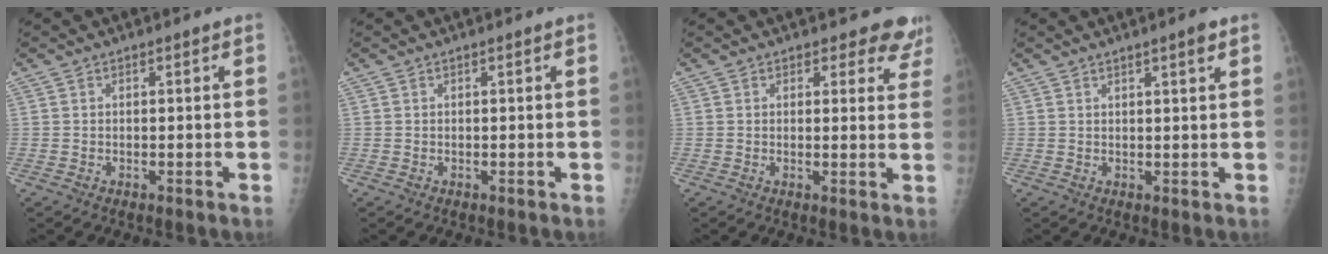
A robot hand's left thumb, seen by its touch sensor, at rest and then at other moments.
{"total": 0.0}
{"total": 6.0, "force": [5.2, 2.9, 0.7], "torque": [0.041, -0.026, 0.040]}
{"total": 2.4, "force": [1.5, 0.2, 1.8], "torque": [-0.025, -0.008, 0.022]}